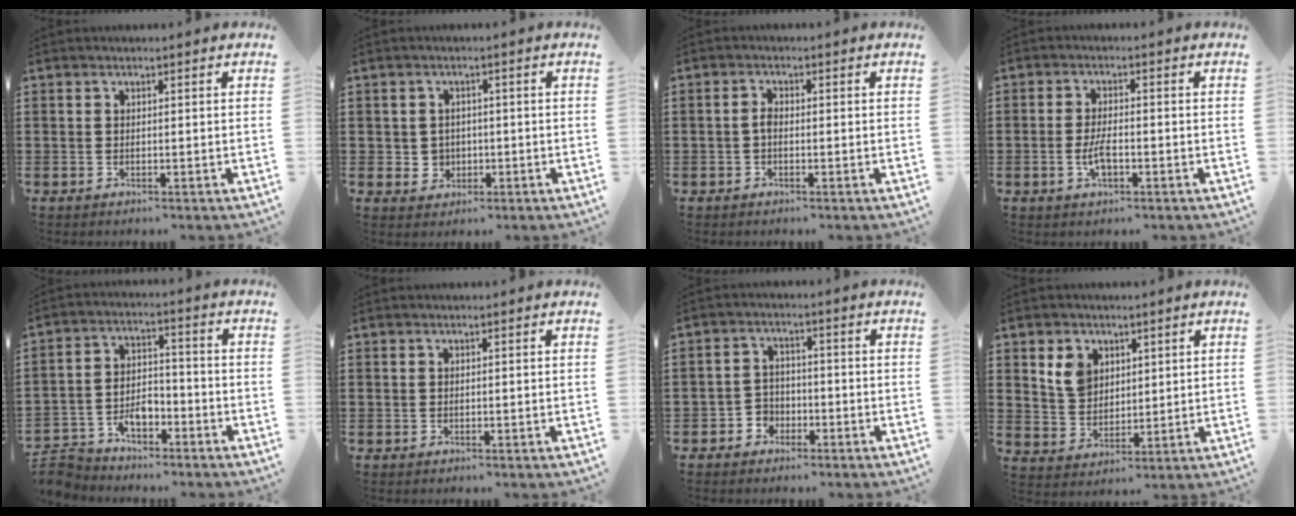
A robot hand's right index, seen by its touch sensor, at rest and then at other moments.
{"total": 2.6, "force": [-0.3, 2.5, 0.6], "torque": [-0.024, 0.008, -0.010]}
{"total": 1.6, "force": [-0.5, 0.7, 1.3], "torque": [-0.035, -0.002, -0.012]}
{"total": 3.9, "force": [-1.1, 1.4, 3.4], "torque": [-0.074, -0.002, -0.023]}
{"total": 5.6, "force": [-4.7, 2.4, 2.0], "torque": [-0.057, 0.007, -0.098]}
{"total": 0.0}
{"total": 3.0, "force": [-2.0, 2.2, 0.5], "torque": [-0.020, 0.008, -0.044]}
{"total": 5.5, "force": [2.6, 4.3, 2.3], "torque": [-0.063, 0.016, 0.049]}